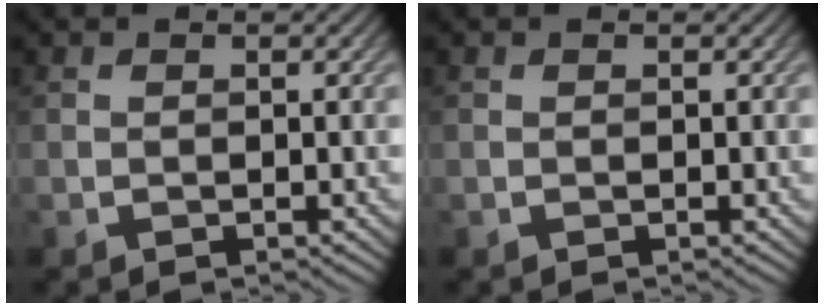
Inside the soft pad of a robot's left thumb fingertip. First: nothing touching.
{"total": 0.0}